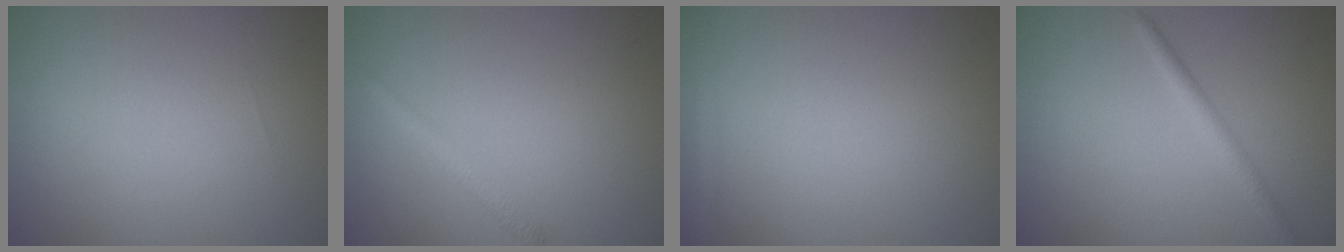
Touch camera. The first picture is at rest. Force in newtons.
{"total": 1.4, "press": 1.4, "slide": 0.1}
{"total": 1.0, "press": 1.0, "slide": 0.1}
{"total": 1.8, "press": 1.8, "slide": 0.1}